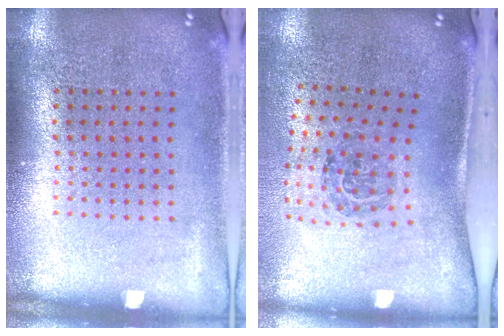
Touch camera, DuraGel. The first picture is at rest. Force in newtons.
{"total": 1.8, "press": 1.1, "slide": 1.4}